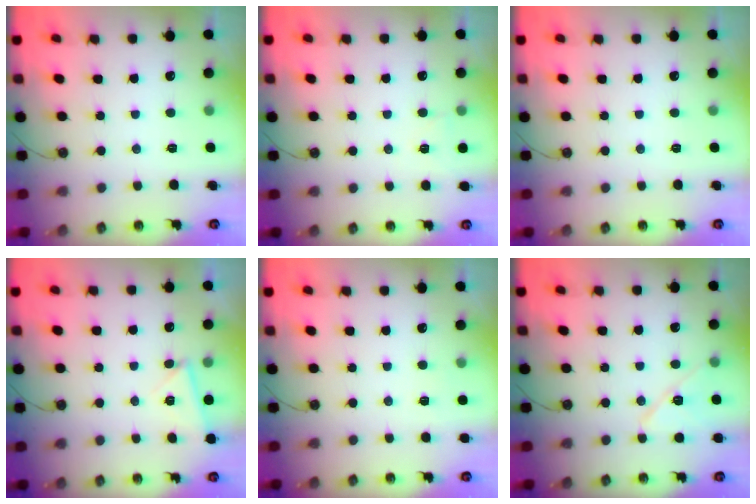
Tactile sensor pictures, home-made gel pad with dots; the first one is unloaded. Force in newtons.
{"total": 3.9, "press": 3.6, "slide": 1.4}
{"total": 0.0}
{"total": 4.5, "press": 4.1, "slide": 1.9}
{"total": 2.5, "press": 2.4, "slide": 0.8}
{"total": 9.5, "press": 9.4, "slide": 1.4}